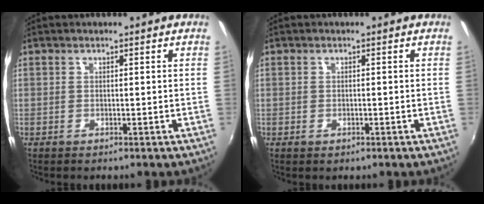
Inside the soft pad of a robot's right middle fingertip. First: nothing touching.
{"total": 0.9, "force": [-0.5, 0.6, 0.4], "torque": [-0.007, -0.003, -0.008]}